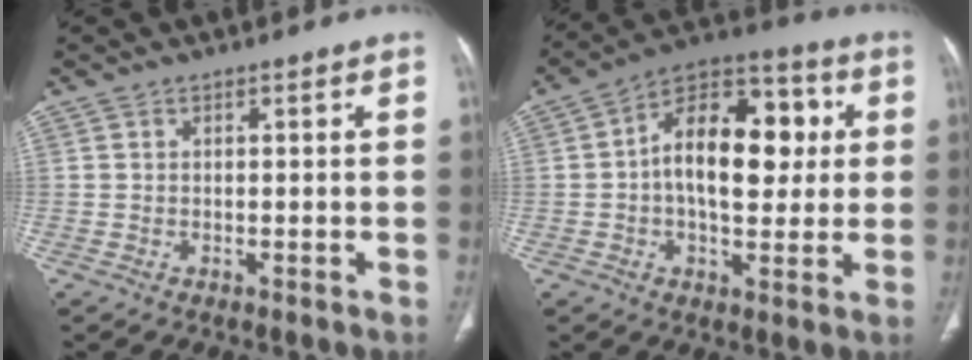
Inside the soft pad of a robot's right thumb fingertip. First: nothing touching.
{"total": 17.9, "force": [1.9, 10.2, 14.6], "torque": [-0.196, 0.029, 0.022]}